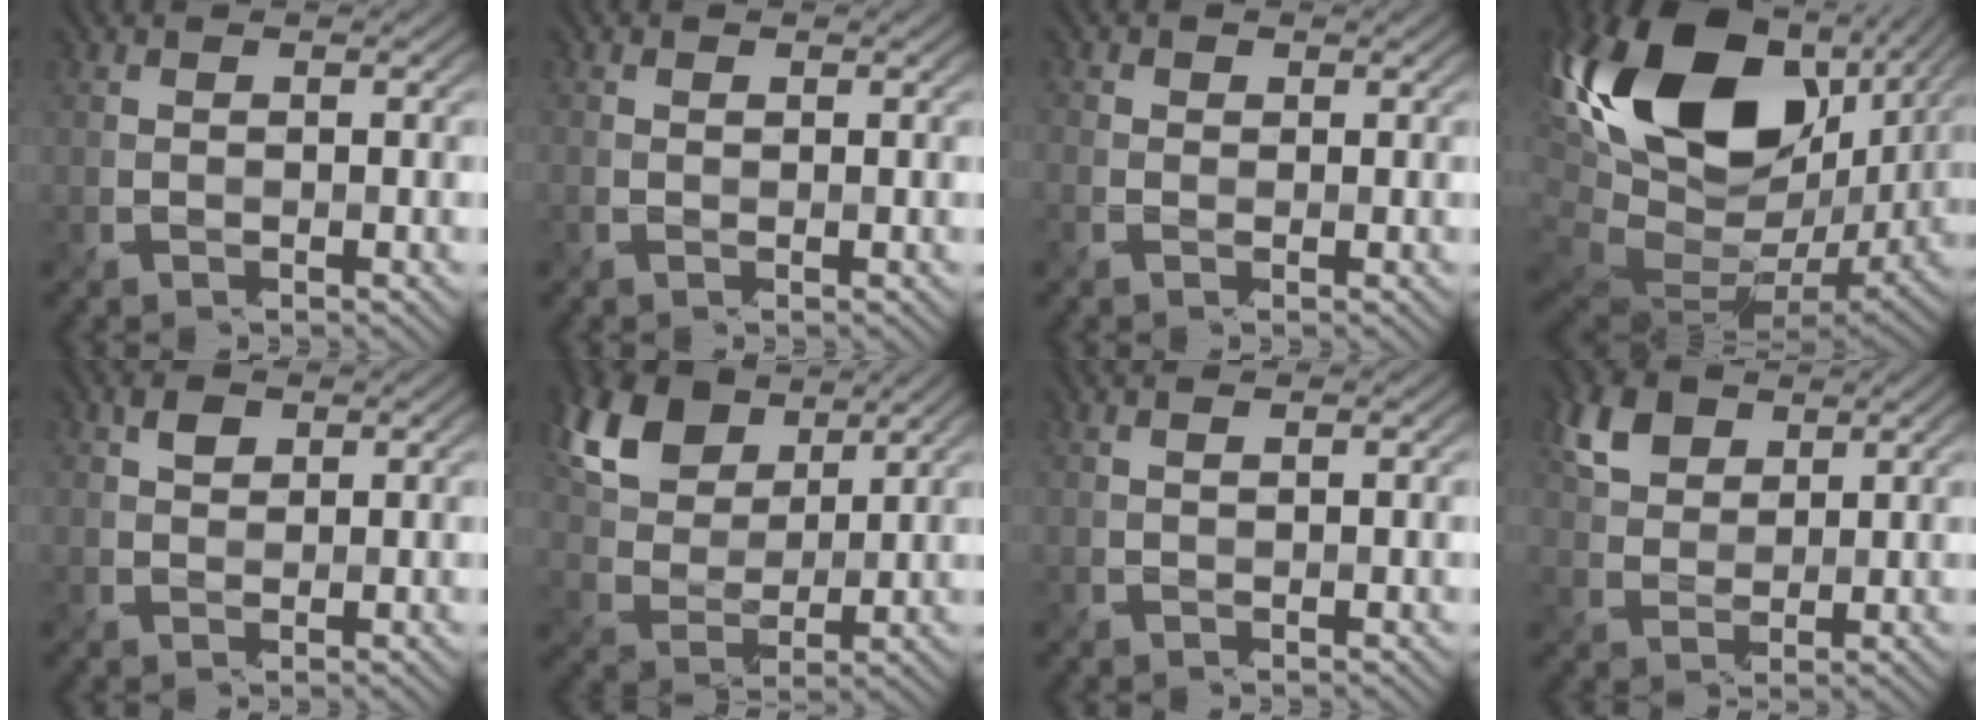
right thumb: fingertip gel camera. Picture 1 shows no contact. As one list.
[{"total": 0.0}, {"total": 1.2, "force": [0.1, 1.2, 0.4], "torque": [-0.011, 0.001, -0.003]}, {"total": 21.0, "force": [5.2, 12.0, 16.5], "torque": [-0.373, -0.001, 0.113]}, {"total": 1.4, "force": [0.6, 0.7, 1.0], "torque": [-0.018, 0.003, 0.013]}, {"total": 11.0, "force": [5.6, 6.5, 7.0], "torque": [-0.174, 0.023, 0.102]}, {"total": 1.0, "force": [0.6, -0.2, 0.8], "torque": [-0.019, 0.006, 0.020]}, {"total": 5.4, "force": [2.5, 3.4, 3.2], "torque": [-0.086, 0.007, 0.049]}]